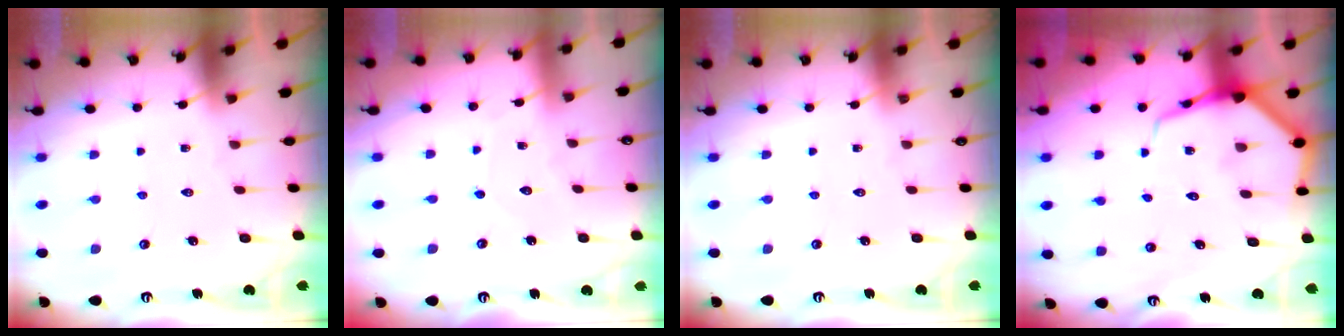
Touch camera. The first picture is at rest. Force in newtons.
{"total": 3.2, "press": 3.2, "slide": 0.0}
{"total": 0.0}
{"total": 8.0, "press": 8.0, "slide": 0.9}